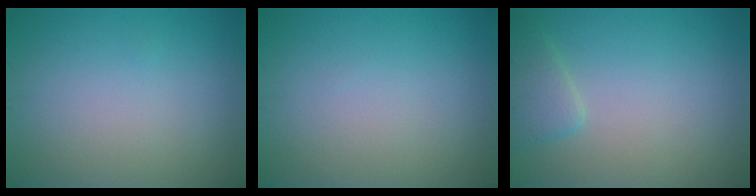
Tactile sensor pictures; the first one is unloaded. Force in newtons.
{"total": 0.0}
{"total": 2.1, "press": 2.1, "slide": 0.2}